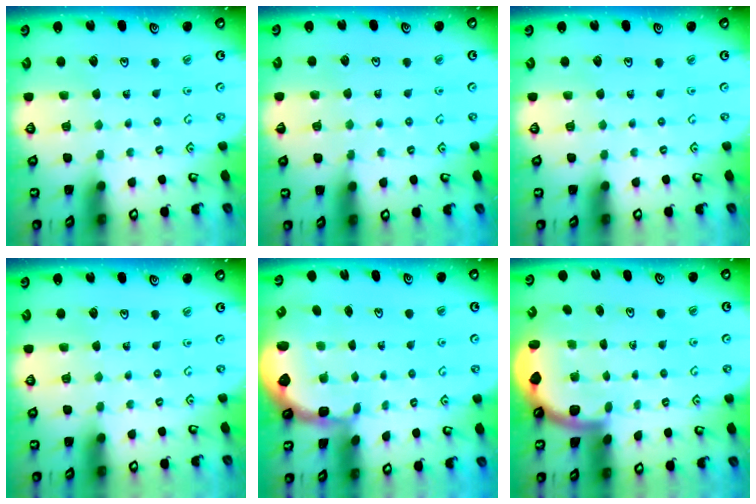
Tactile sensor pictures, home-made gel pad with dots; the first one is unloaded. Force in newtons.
{"total": 3.4, "press": 3.3, "slide": 0.6}
{"total": 0.0}
{"total": 0.0}
{"total": 2.5, "press": 1.8, "slide": 1.8}
{"total": 1.8, "press": 1.8, "slide": 0.1}